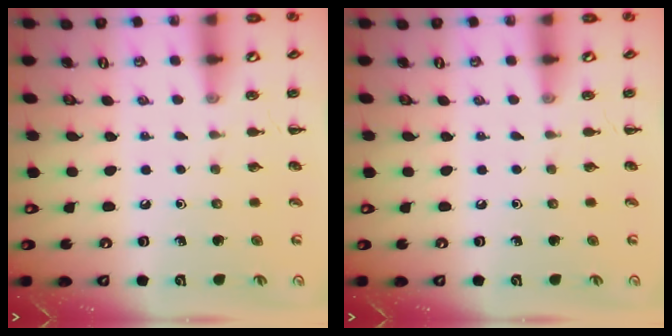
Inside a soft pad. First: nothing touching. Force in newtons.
{"total": 0.0}